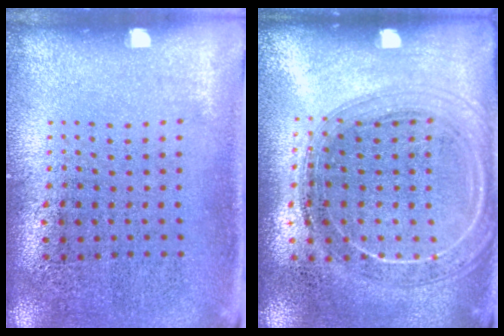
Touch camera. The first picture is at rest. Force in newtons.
{"total": 1.7, "press": 1.6, "slide": 0.5}